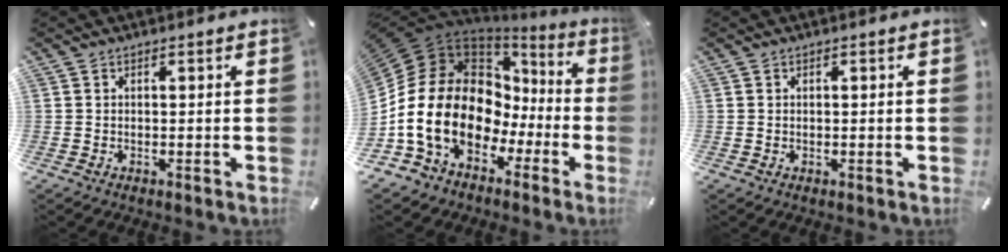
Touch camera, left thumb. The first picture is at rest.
{"total": 22.0, "force": [-1.7, 15.9, 15.1], "torque": [-0.327, -0.017, -0.016]}
{"total": 0.6, "force": [0.0, 0.5, 0.3], "torque": [-0.007, 0.002, 0.000]}